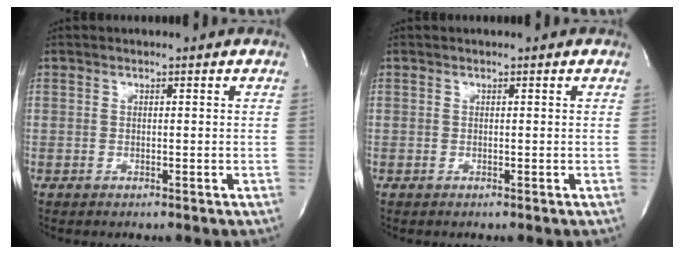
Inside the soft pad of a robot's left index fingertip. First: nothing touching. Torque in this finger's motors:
{"motor_torque": [0.16, -0.09, -0.03, -0.01]}